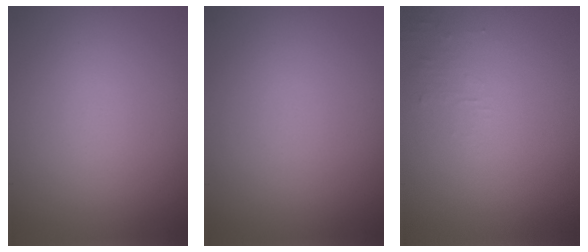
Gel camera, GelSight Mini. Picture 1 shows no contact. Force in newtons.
{"total": 0.0}
{"total": 0.9, "press": 0.9, "slide": 0.1}